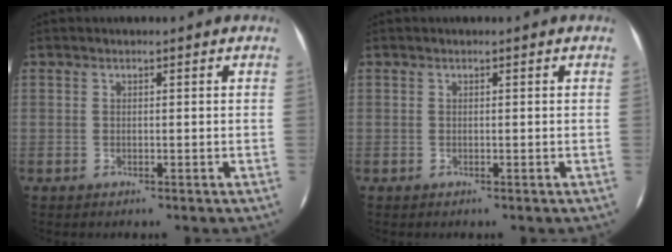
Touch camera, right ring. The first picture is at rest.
{"total": 0.0}